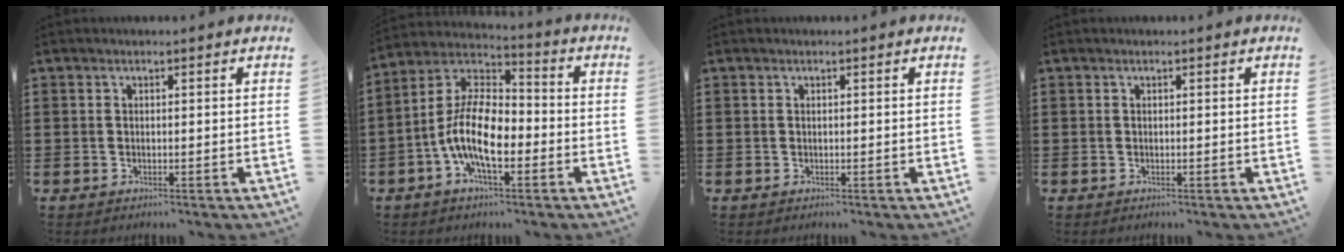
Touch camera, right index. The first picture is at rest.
{"total": 12.0, "force": [-3.7, 5.3, 10.0], "torque": [-0.237, -0.003, -0.076]}
{"total": 0.0}
{"total": 0.0}